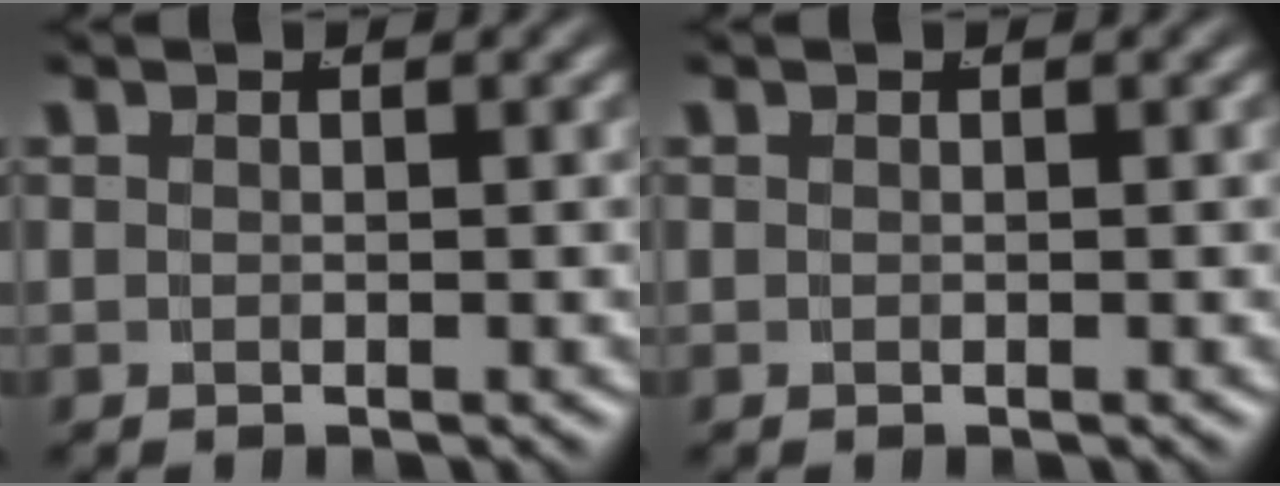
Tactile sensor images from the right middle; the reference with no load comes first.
{"total": 0.0}